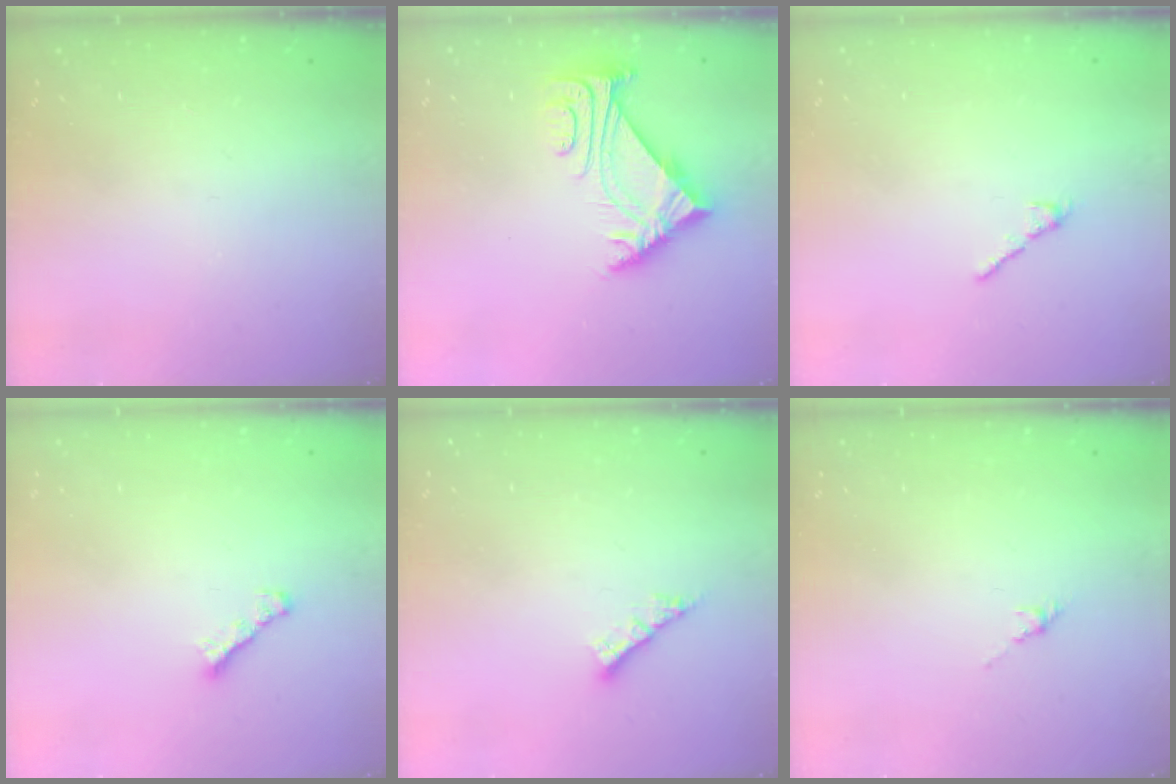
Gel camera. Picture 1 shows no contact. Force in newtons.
{"total": 5.8, "press": 5.7, "slide": 1.1}
{"total": 2.2, "press": 2.2, "slide": 0.4}
{"total": 1.6, "press": 1.4, "slide": 0.6}
{"total": 3.6, "press": 3.6, "slide": 0.1}
{"total": 3.3, "press": 3.2, "slide": 0.8}